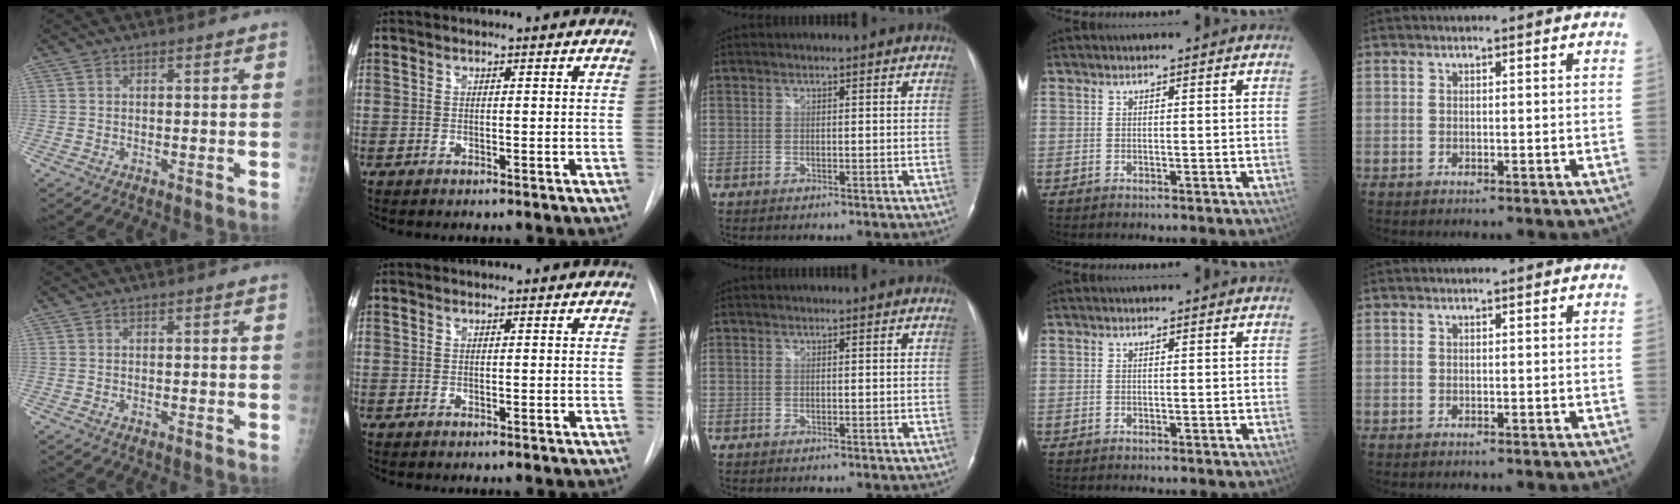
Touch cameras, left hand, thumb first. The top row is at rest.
{}